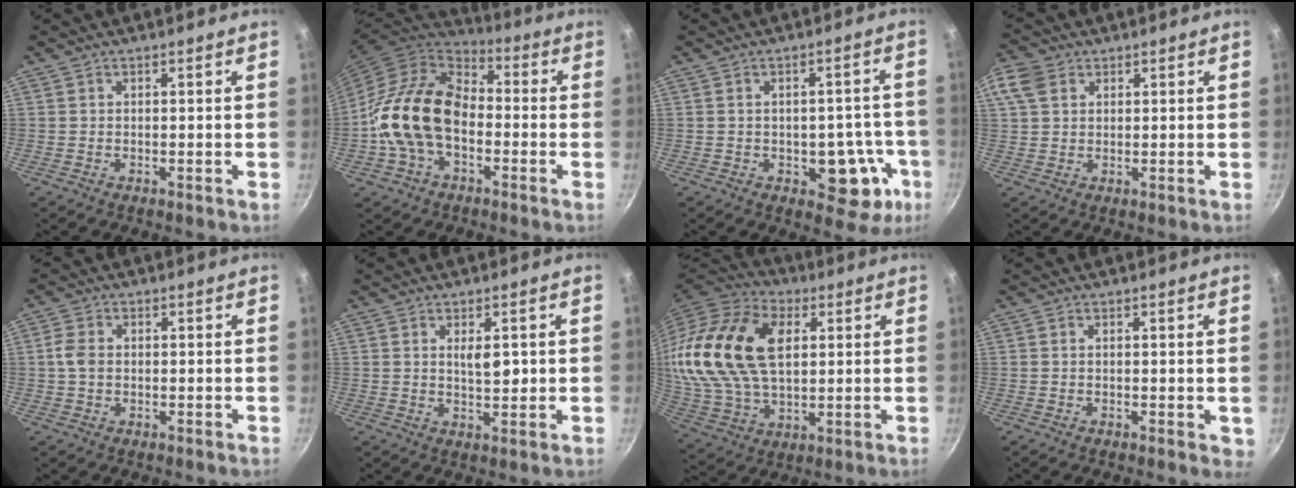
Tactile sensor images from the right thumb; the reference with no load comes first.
{"total": 16.8, "force": [-2.7, 11.8, 11.6], "torque": [-0.185, 0.041, -0.062]}
{"total": 10.6, "force": [-3.4, 6.5, 7.6], "torque": [-0.039, 0.021, -0.036]}
{"total": 6.2, "force": [2.6, 4.6, 3.3], "torque": [-0.058, 0.001, 0.044]}
{"total": 3.0, "force": [-0.1, 2.2, 2.1], "torque": [-0.043, 0.007, -0.007]}
{"total": 3.7, "force": [0.9, 1.6, 3.2], "torque": [-0.040, -0.010, 0.015]}
{"total": 25.1, "force": [6.6, 15.9, 18.2], "torque": [-0.342, -0.006, 0.120]}
{"total": 1.9, "force": [0.2, 0.8, 1.7], "torque": [-0.012, -0.004, 0.001]}